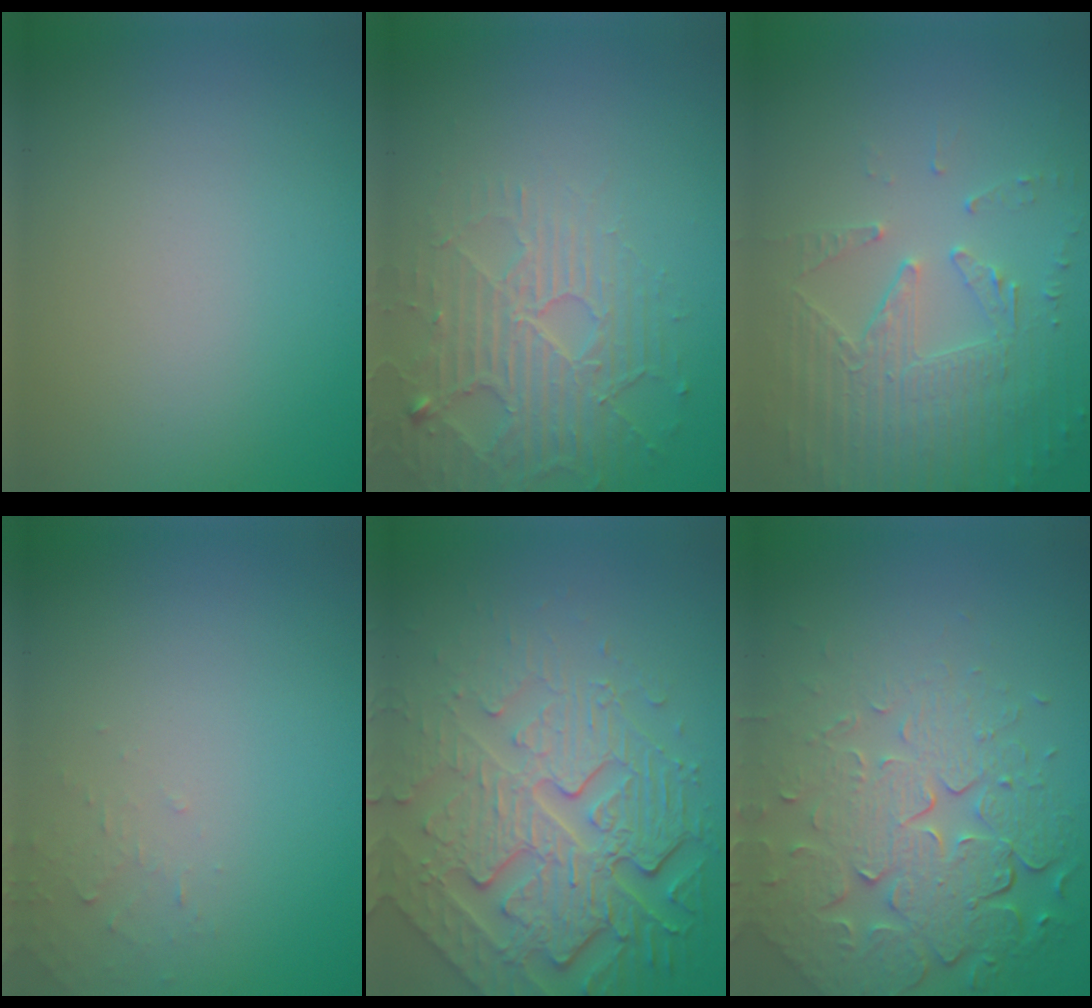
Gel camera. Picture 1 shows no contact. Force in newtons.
{"total": 5.0, "press": 3.4, "slide": 3.6}
{"total": 5.6, "press": 3.7, "slide": 4.2}
{"total": 0.9, "press": 0.9, "slide": 0.1}
{"total": 7.6, "press": 5.8, "slide": 4.8}
{"total": 8.2, "press": 5.7, "slide": 5.8}